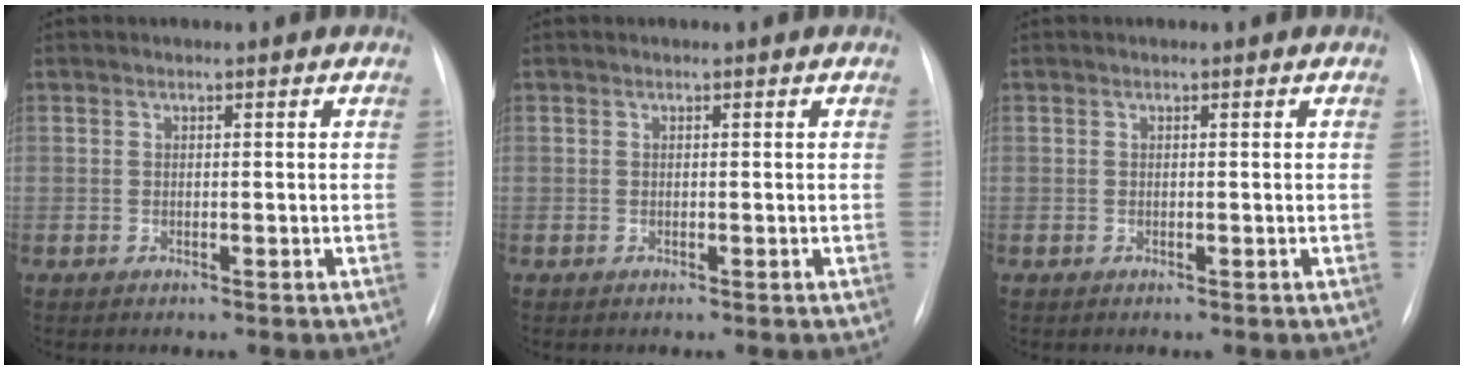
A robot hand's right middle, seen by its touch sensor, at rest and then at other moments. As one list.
[{"total": 0.0}, {"total": 0.0}]